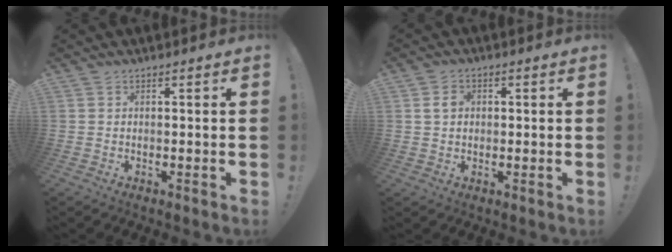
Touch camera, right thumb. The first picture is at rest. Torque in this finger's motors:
{"motor_torque": [0.12, 0.02, 0.26, -0.31, -0.01]}